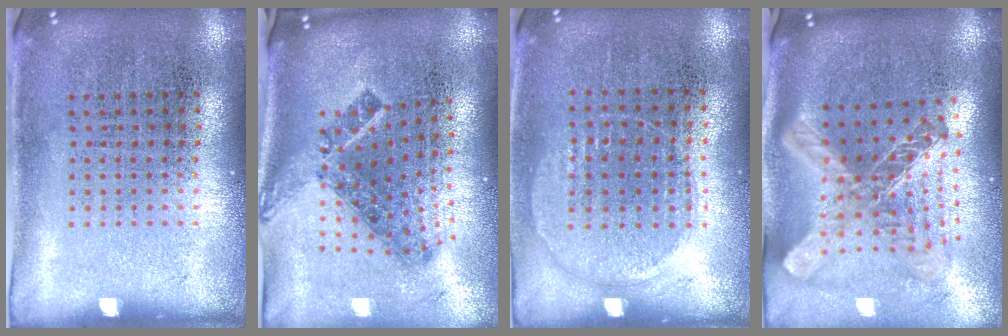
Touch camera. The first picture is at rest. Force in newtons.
{"total": 1.7, "press": 1.2, "slide": 1.1}
{"total": 0.9, "press": 0.8, "slide": 0.4}
{"total": 2.8, "press": 2.1, "slide": 1.9}